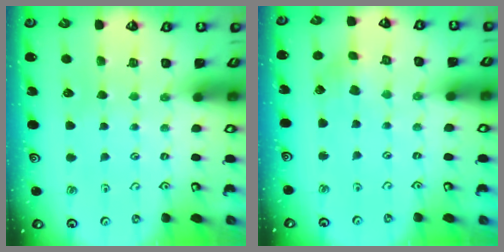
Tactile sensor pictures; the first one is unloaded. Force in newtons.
{"total": 2.8, "press": 2.8, "slide": 0.2}